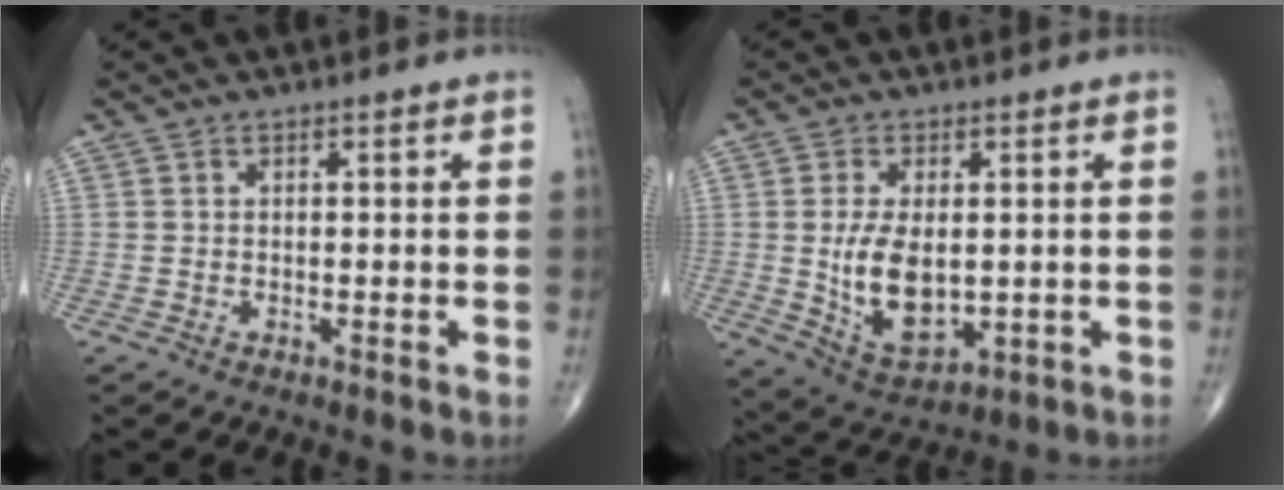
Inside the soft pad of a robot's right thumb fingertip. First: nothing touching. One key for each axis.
{"total": 10.8, "fx": 0.0, "fy": 6.0, "fz": 9.0, "tx": -0.152, "ty": -0.016, "tz": 0.017}